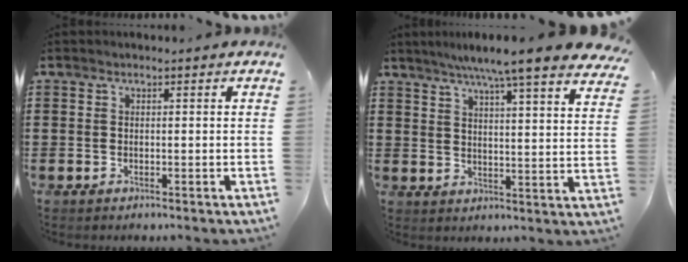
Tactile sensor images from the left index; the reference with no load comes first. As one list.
[{"total": 7.1, "force": [6.1, -0.7, 3.6], "torque": [-0.084, -0.035, 0.100]}]